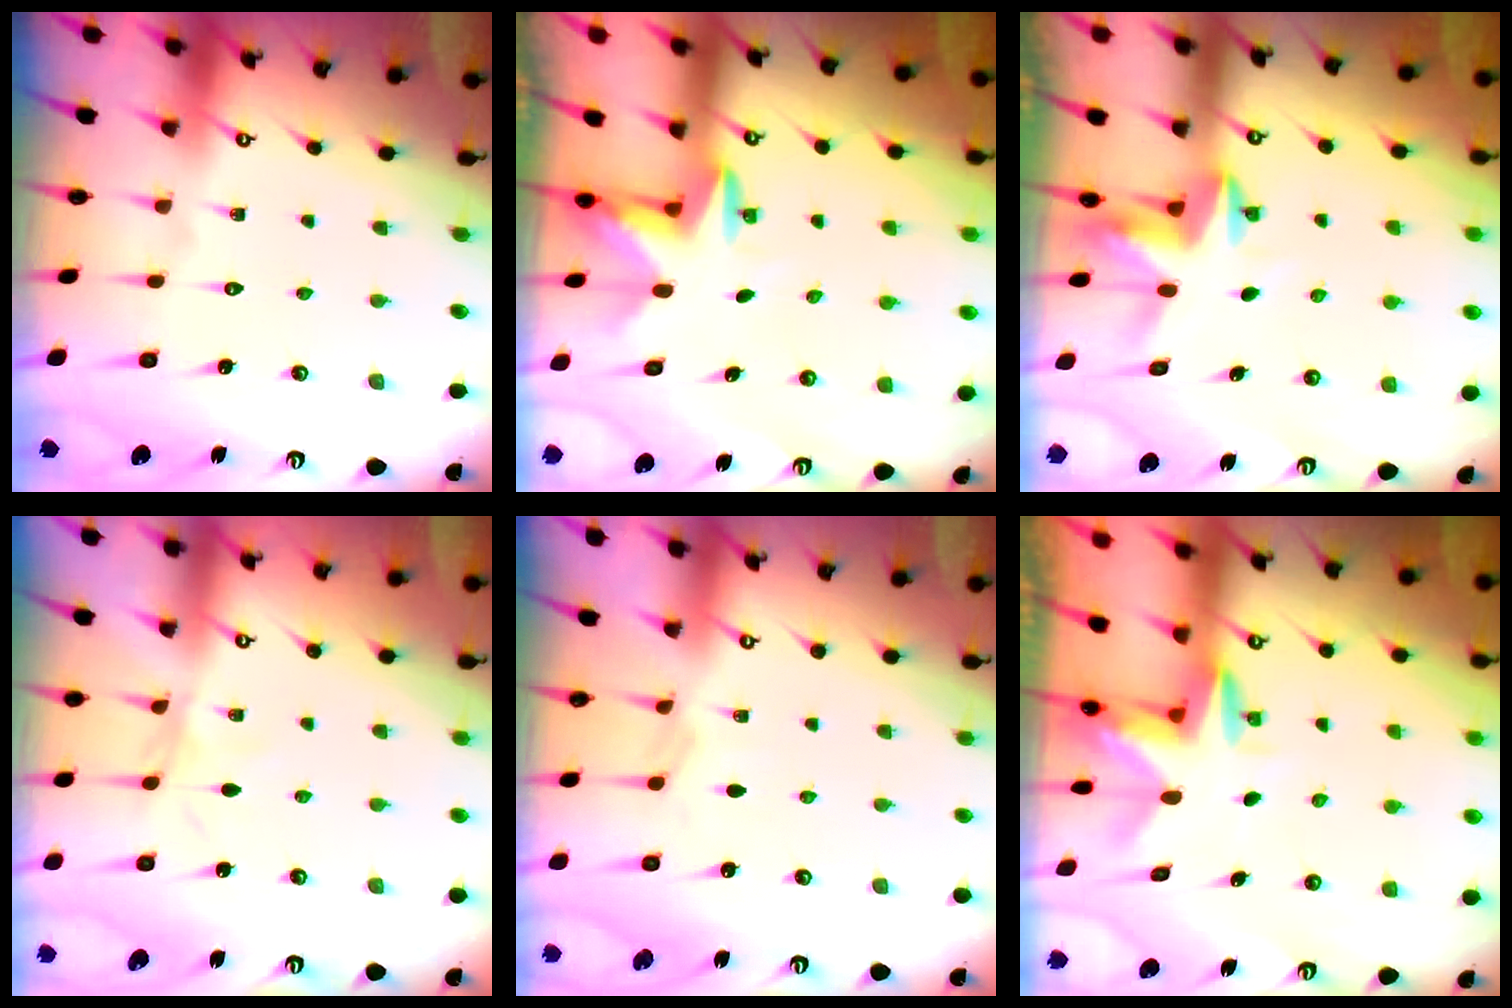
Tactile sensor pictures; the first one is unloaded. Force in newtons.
{"total": 3.1, "press": 3.0, "slide": 0.8}
{"total": 3.4, "press": 3.4, "slide": 0.3}
{"total": 3.1, "press": 3.0, "slide": 0.5}
{"total": 2.6, "press": 2.5, "slide": 0.5}
{"total": 3.0, "press": 3.0, "slide": 0.3}